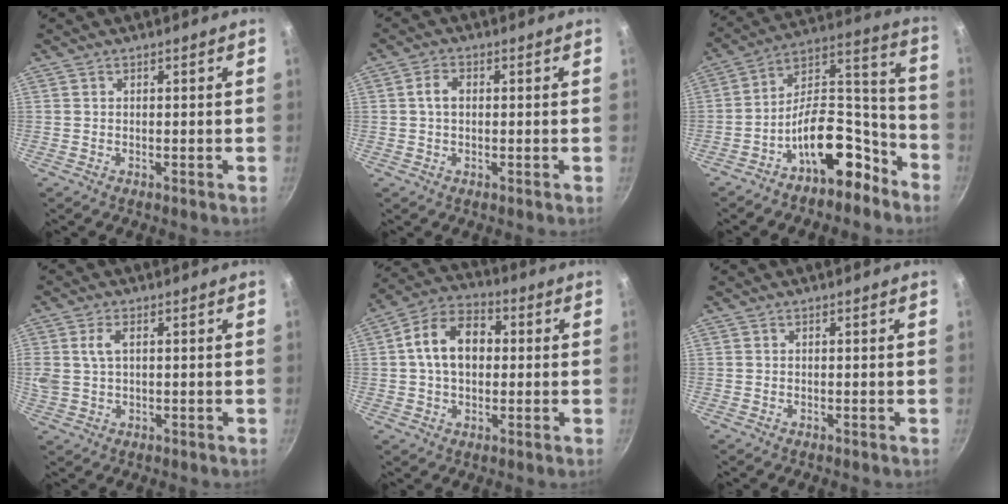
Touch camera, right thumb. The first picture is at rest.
{"total": 3.1, "force": [0.2, 2.1, 2.2], "torque": [-0.038, 0.009, 0.000]}
{"total": 16.1, "force": [-9.5, 8.2, 10.0], "torque": [-0.099, 0.123, -0.150]}
{"total": 6.4, "force": [1.5, 4.1, 4.7], "torque": [-0.091, 0.007, 0.030]}
{"total": 12.2, "force": [1.2, 8.5, 8.7], "torque": [-0.118, 0.027, 0.004]}
{"total": 0.0}